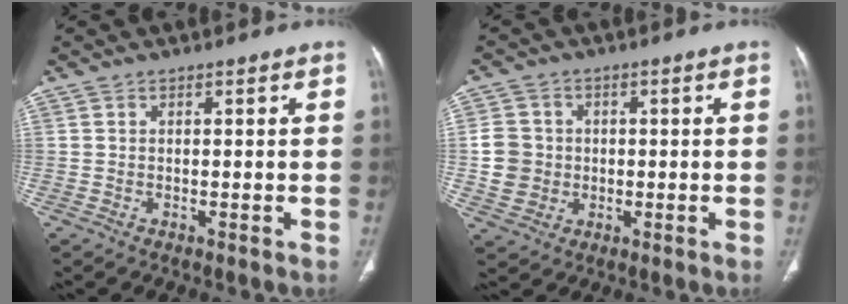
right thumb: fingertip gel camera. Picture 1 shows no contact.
{"total": 6.9, "force": [-0.2, 6.5, 2.4], "torque": [-0.025, 0.009, -0.002]}